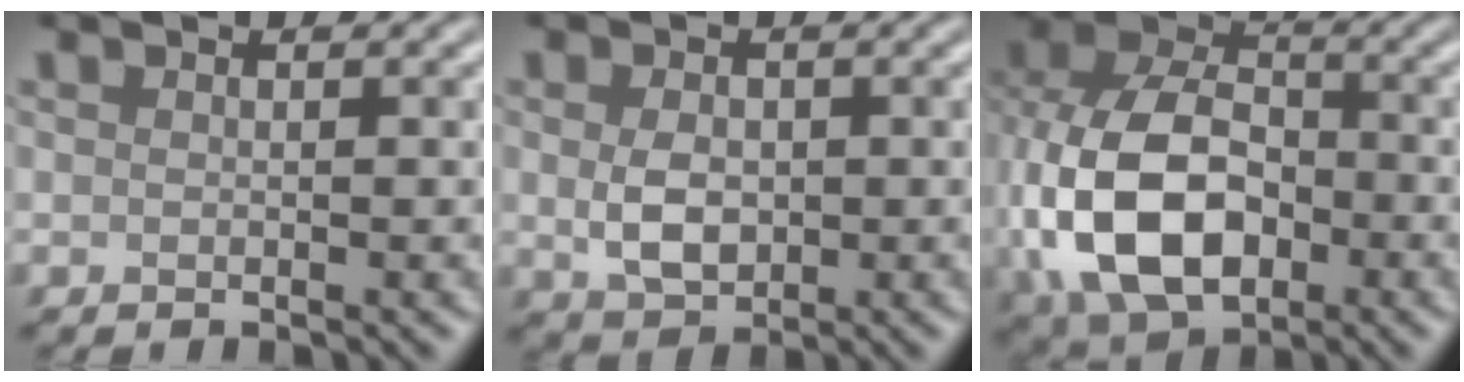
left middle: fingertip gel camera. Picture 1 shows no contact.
{"total": 3.4, "force": [-0.1, 2.4, 2.5], "torque": [-0.057, -0.002, -0.001]}
{"total": 13.4, "force": [-2.8, 9.0, 9.5], "torque": [-0.234, -0.022, -0.056]}